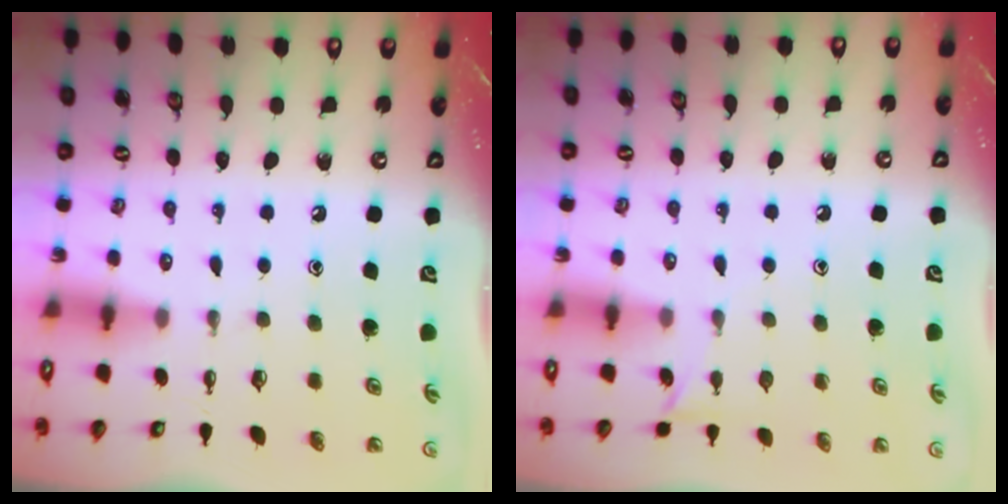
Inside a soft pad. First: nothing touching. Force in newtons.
{"total": 5.4, "press": 5.4, "slide": 0.6}